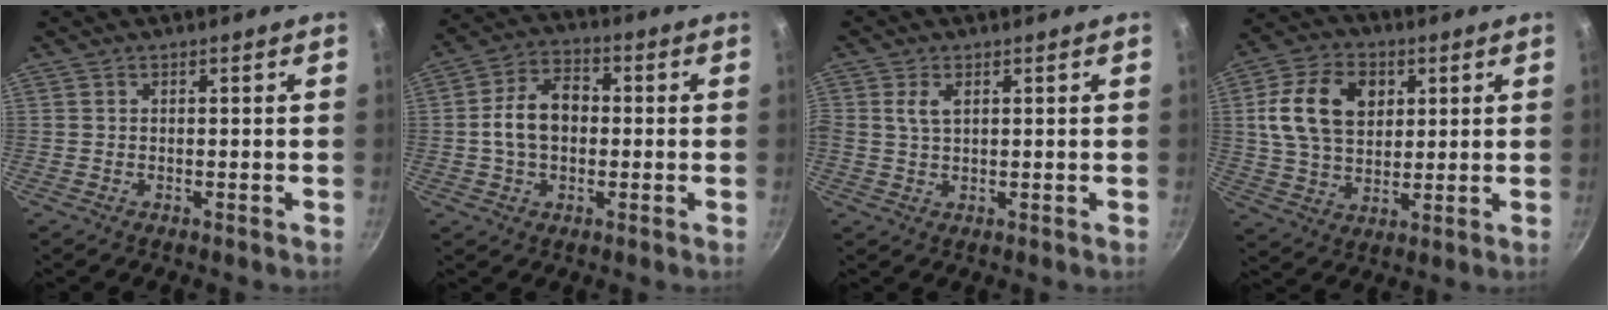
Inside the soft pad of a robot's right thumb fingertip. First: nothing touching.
{"total": 10.0, "force": [-0.1, 7.0, 7.2], "torque": [-0.102, 0.027, -0.013]}
{"total": 3.1, "force": [1.0, 1.7, 2.3], "torque": [-0.043, -0.002, 0.020]}
{"total": 14.7, "force": [3.8, 10.4, 9.7], "torque": [-0.159, 0.001, 0.064]}